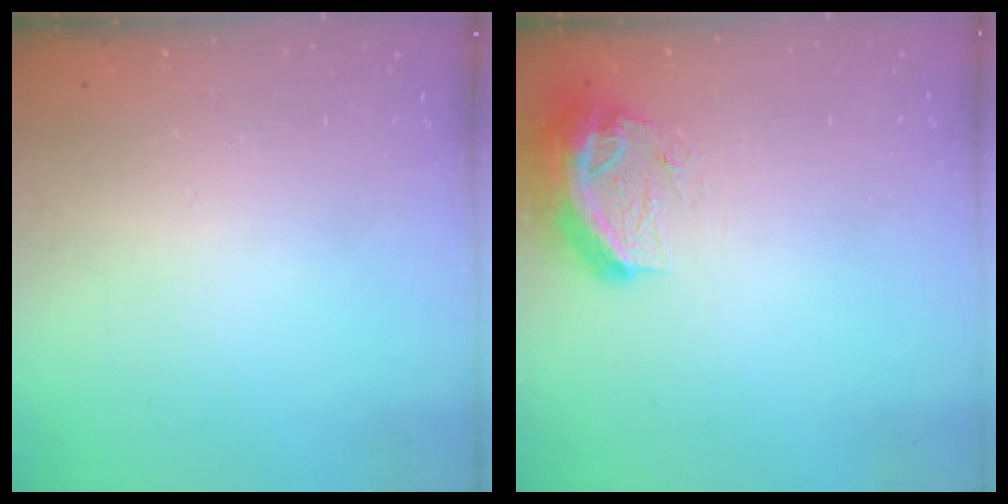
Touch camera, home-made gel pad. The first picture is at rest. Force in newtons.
{"total": 10.5, "press": 10.5, "slide": 0.7}